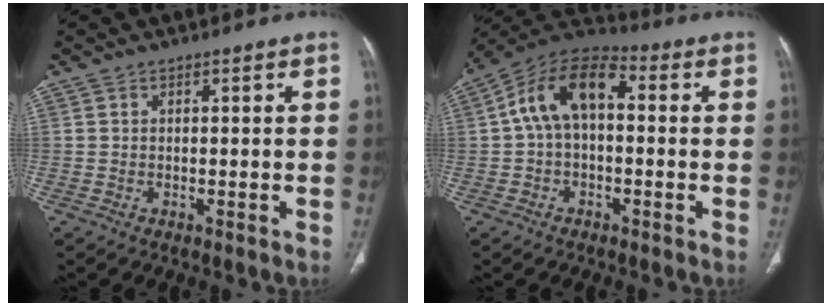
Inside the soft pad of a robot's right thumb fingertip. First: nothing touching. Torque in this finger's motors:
{"motor_torque": [0.13, 0.13, 0.18, -0.11, 0.12]}